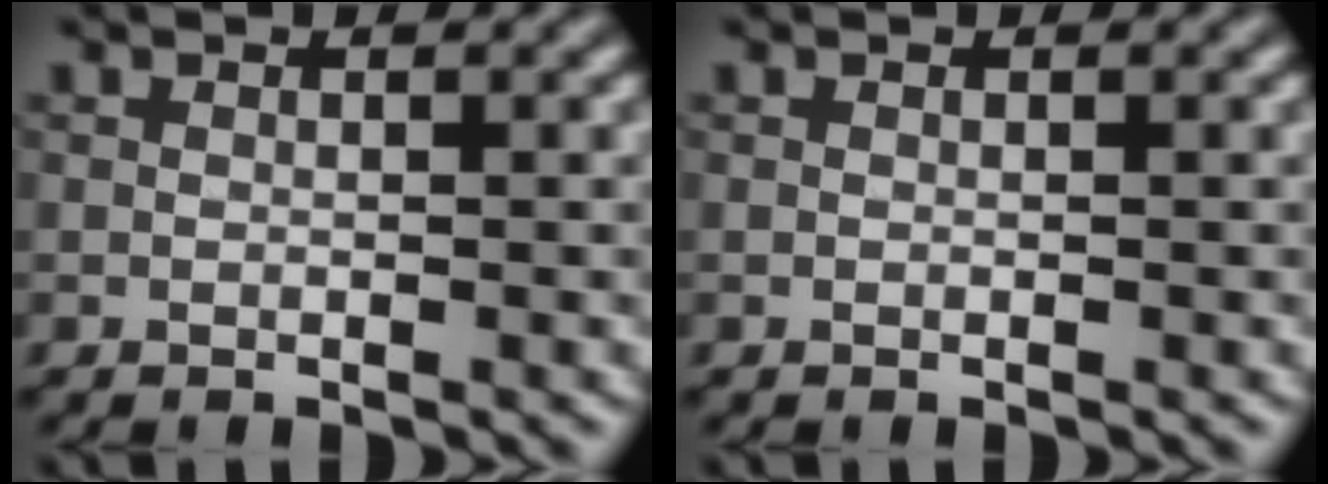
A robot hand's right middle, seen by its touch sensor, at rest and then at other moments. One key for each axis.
{"total": 0.0}